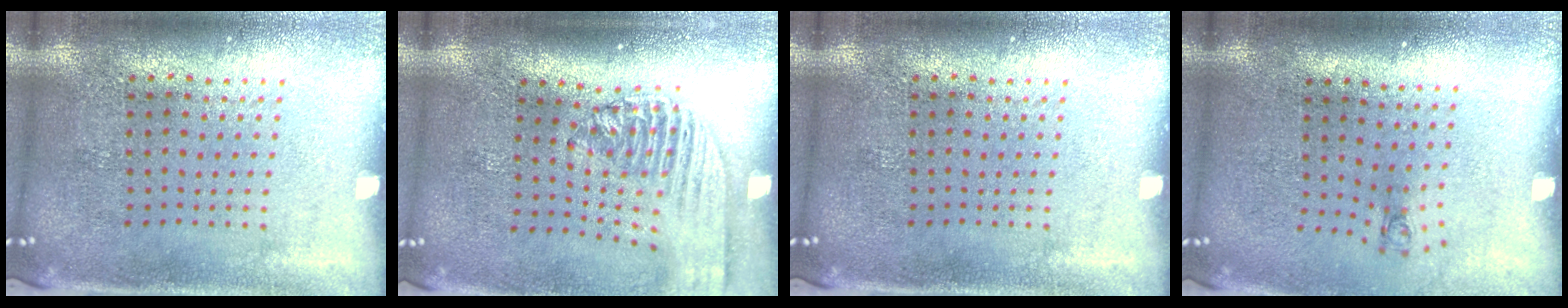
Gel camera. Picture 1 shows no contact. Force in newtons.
{"total": 2.2, "press": 1.7, "slide": 1.4}
{"total": 0.0}
{"total": 0.7, "press": 0.3, "slide": 0.7}